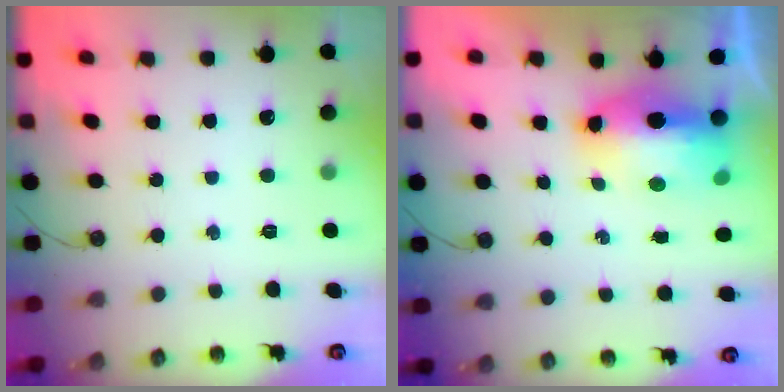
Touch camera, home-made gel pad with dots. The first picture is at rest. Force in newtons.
{"total": 11.3, "press": 11.2, "slide": 1.8}